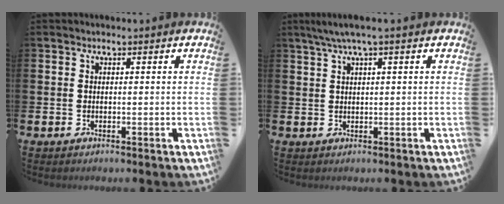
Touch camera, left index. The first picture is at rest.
{"total": 2.8, "force": [1.6, -0.1, 2.3], "torque": [-0.049, 0.004, 0.029]}